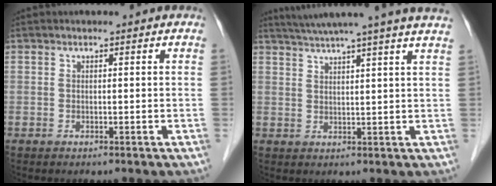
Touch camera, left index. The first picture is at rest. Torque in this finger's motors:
{"motor_torque": [-0.27, -0.65, -0.14, 0.02]}